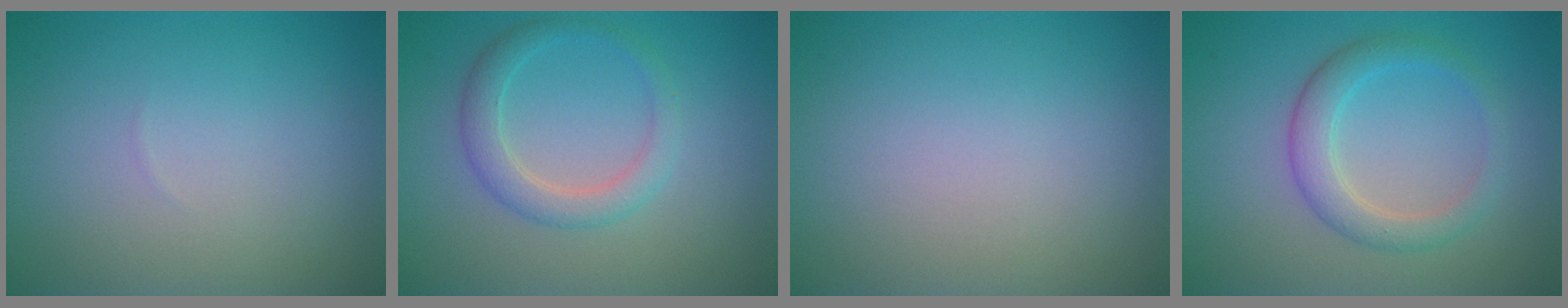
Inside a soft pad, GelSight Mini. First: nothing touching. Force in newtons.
{"total": 2.7, "press": 2.7, "slide": 0.1}
{"total": 0.0}
{"total": 3.2, "press": 3.2, "slide": 0.2}